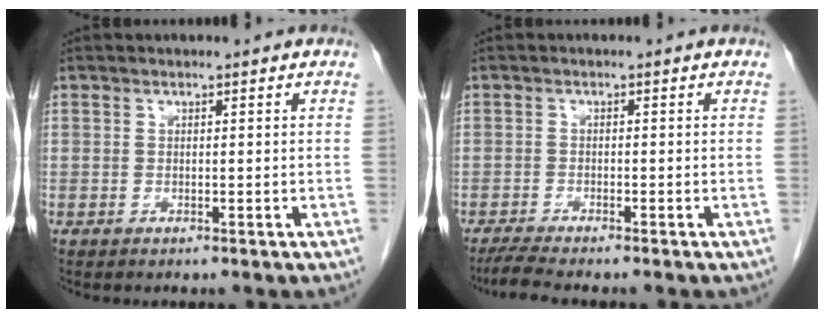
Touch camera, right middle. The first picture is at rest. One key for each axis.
{"total": 3.7, "fx": -3.2, "fy": -0.3, "fz": 1.8, "tx": -0.041, "ty": -0.015, "tz": -0.057}